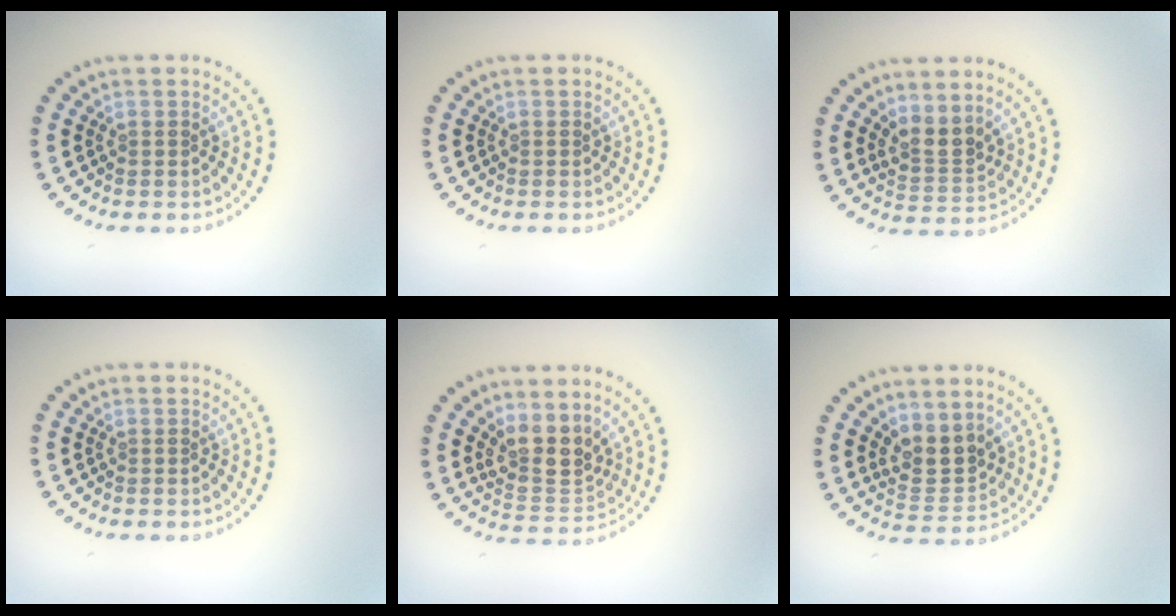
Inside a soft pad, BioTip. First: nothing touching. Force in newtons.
{"total": 0.0}
{"total": 2.6, "press": 2.0, "slide": 1.8}
{"total": 0.0}
{"total": 3.6, "press": 2.8, "slide": 2.3}
{"total": 3.2, "press": 2.8, "slide": 1.4}